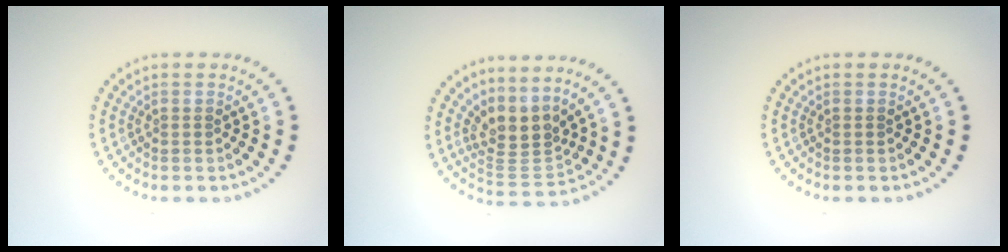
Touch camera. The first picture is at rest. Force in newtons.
{"total": 3.7, "press": 2.6, "slide": 2.5}
{"total": 0.0}